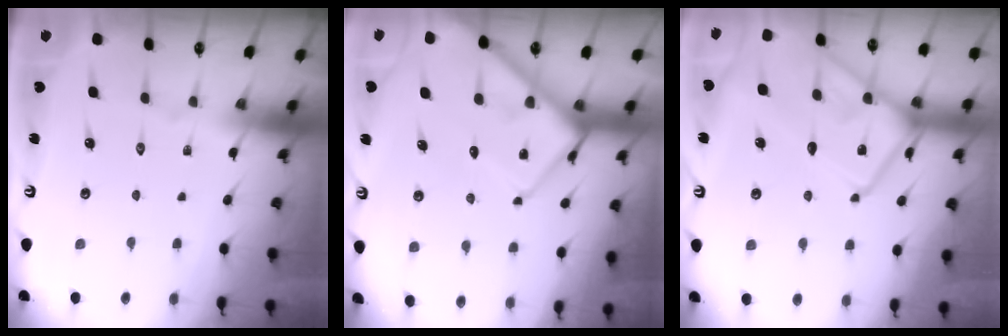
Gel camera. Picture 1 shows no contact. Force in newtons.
{"total": 11.4, "press": 11.3, "slide": 1.1}
{"total": 17.6, "press": 17.5, "slide": 1.5}